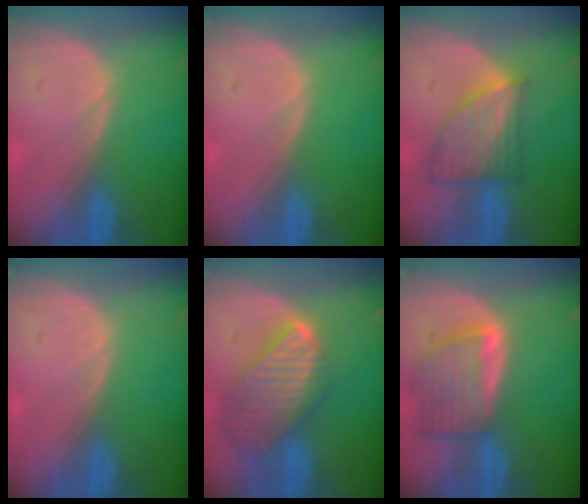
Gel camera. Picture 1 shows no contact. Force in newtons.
{"total": 0.0}
{"total": 7.4, "press": 6.7, "slide": 3.3}
{"total": 0.0}
{"total": 9.7, "press": 8.4, "slide": 4.9}
{"total": 7.8, "press": 7.1, "slide": 3.2}